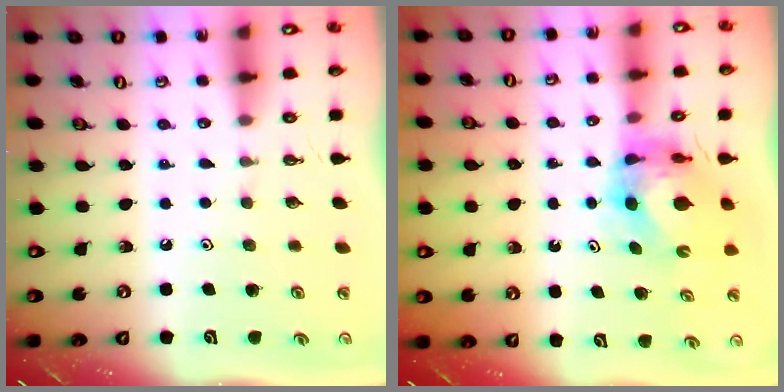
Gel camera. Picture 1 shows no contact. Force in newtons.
{"total": 6.7, "press": 6.7, "slide": 0.7}